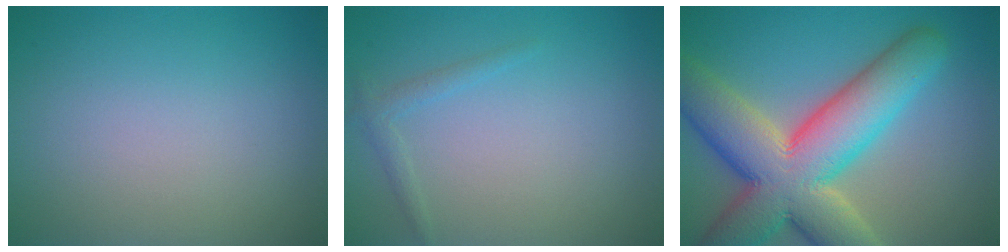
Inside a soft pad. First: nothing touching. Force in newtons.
{"total": 1.2, "press": 1.2, "slide": 0.1}
{"total": 12.9, "press": 12.9, "slide": 0.8}